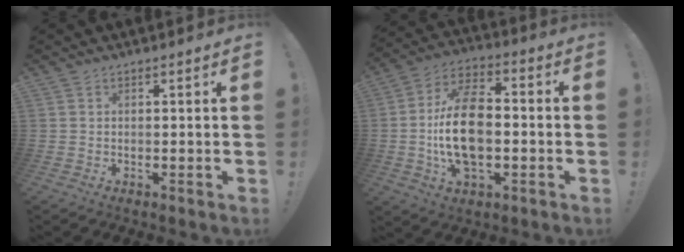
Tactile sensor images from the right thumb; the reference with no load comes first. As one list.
[{"total": 17.5, "force": [-1.9, 10.4, 13.9], "torque": [-0.250, 0.007, -0.034]}]